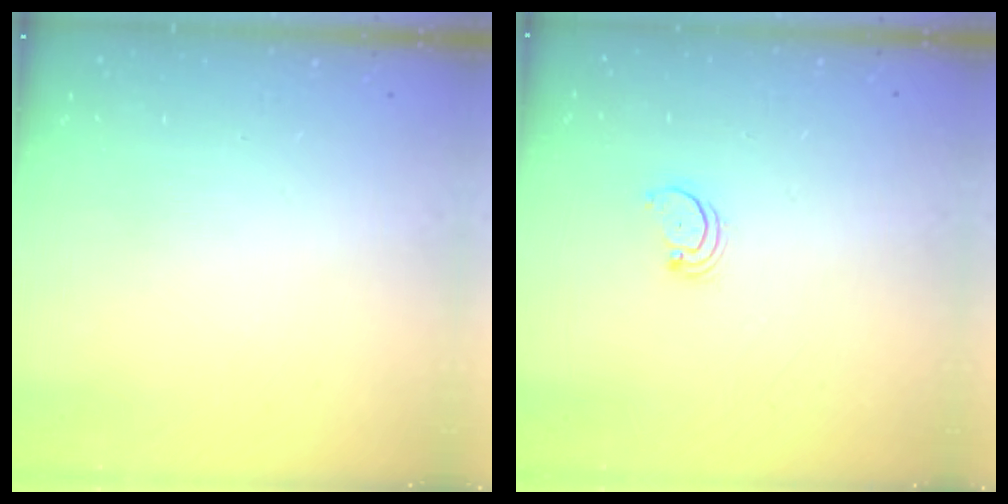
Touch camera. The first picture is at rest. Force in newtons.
{"total": 2.2, "press": 2.2, "slide": 0.2}